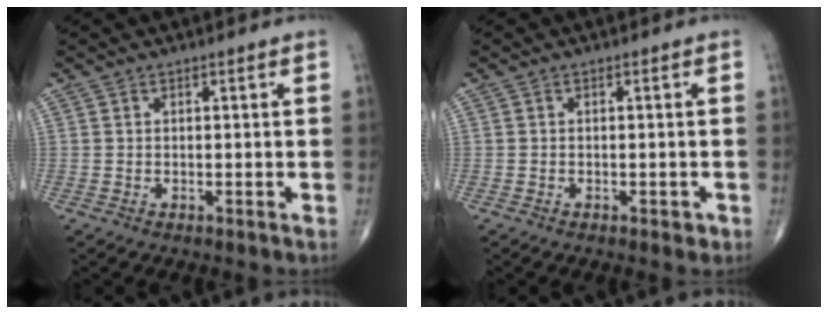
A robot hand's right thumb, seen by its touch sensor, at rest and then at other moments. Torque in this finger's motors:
{"motor_torque": [-0.06, 0.14, -0.09, -0.11, 0.03]}